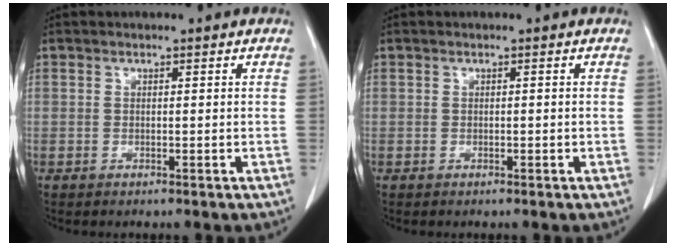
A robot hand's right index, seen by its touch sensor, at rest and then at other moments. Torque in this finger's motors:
{"motor_torque": [0.05, -0.03, 0.02, 0.01]}